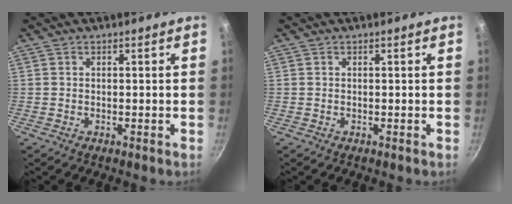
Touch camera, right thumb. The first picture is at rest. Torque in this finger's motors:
{"motor_torque": [0.00, 0.00, 0.00, 0.00, 0.01]}